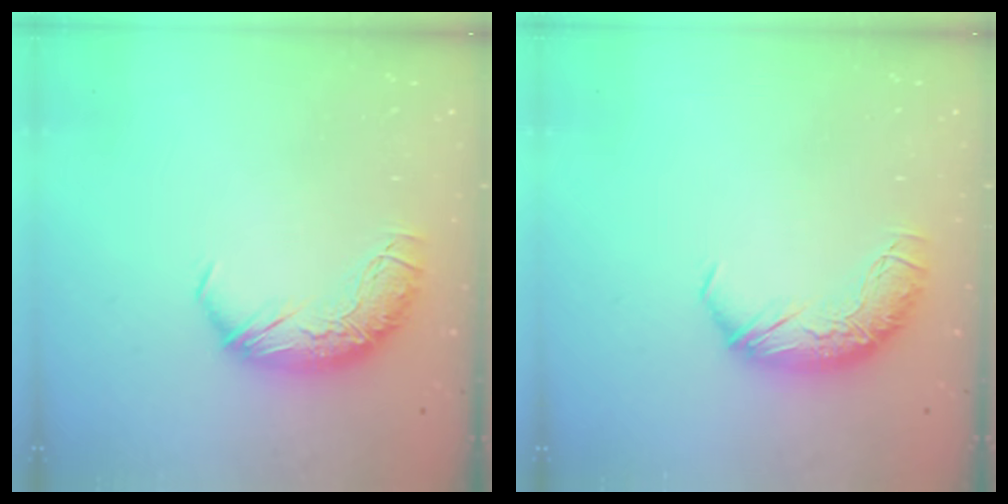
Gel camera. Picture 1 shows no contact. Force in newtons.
{"total": 0.0}